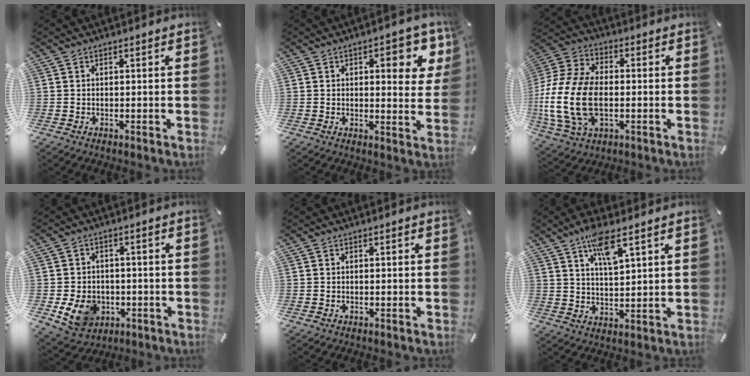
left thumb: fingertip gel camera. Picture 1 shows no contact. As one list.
[{"total": 9.4, "force": [3.9, 4.4, 7.3], "torque": [-0.081, -0.018, 0.058]}, {"total": 18.7, "force": [-3.2, 12.5, 13.6], "torque": [-0.304, 0.009, -0.057]}, {"total": 8.9, "force": [-2.6, 7.4, 4.3], "torque": [-0.094, 0.012, -0.047]}, {"total": 0.0}, {"total": 9.1, "force": [5.7, 2.8, 6.5], "torque": [-0.115, -0.020, 0.098]}]